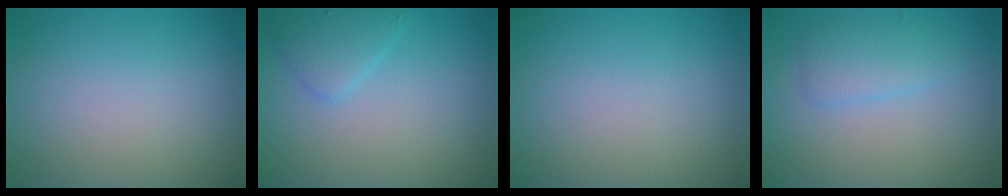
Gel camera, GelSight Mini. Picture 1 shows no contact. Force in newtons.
{"total": 2.1, "press": 2.1, "slide": 0.0}
{"total": 0.0}
{"total": 2.3, "press": 2.3, "slide": 0.2}